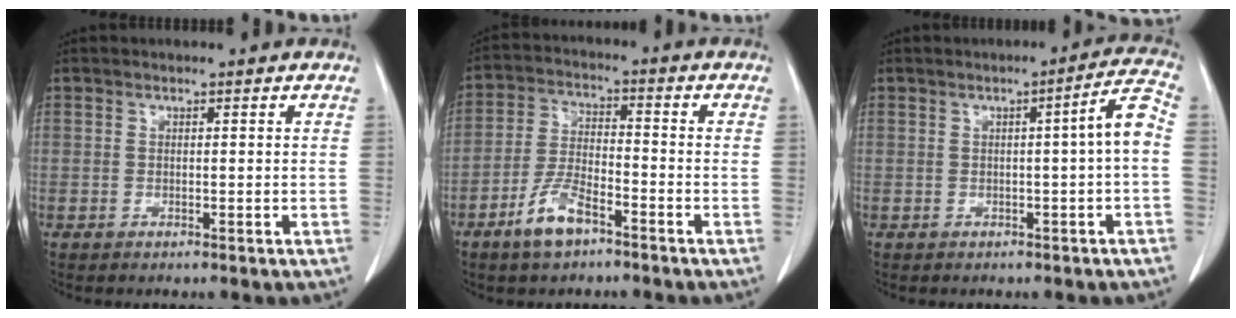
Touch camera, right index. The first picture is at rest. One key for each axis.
{"total": 7.3, "fx": -4.7, "fy": 2.4, "fz": 5.1, "tx": -0.110, "ty": -0.001, "tz": -0.091}
{"total": 4.8, "fx": -0.5, "fy": -0.4, "fz": 4.8, "tx": -0.063, "ty": 0.010, "tz": -0.008}